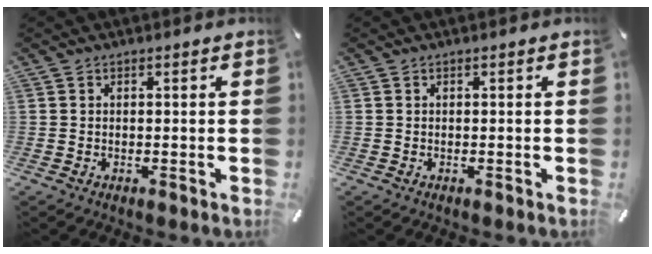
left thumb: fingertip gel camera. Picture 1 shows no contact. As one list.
[{"total": 0.0}]